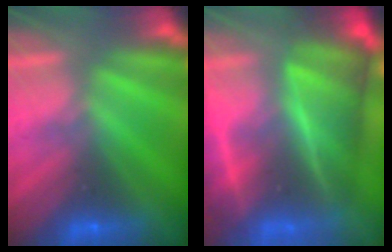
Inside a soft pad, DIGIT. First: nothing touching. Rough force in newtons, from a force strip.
{"total": 7.6}